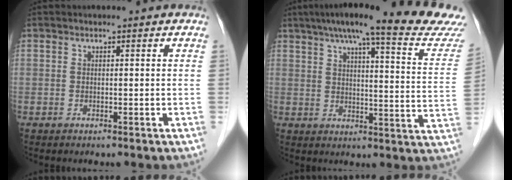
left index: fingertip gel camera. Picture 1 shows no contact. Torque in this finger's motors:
{"motor_torque": [0.99, -1.15, 0.38, 0.02]}